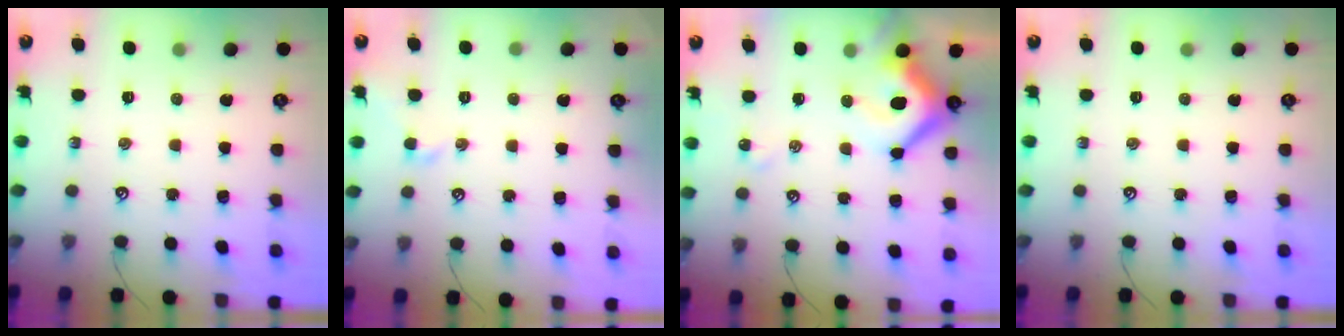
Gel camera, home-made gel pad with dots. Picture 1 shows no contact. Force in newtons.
{"total": 1.0, "press": 0.9, "slide": 0.4}
{"total": 12.0, "press": 11.8, "slide": 1.8}
{"total": 0.0}